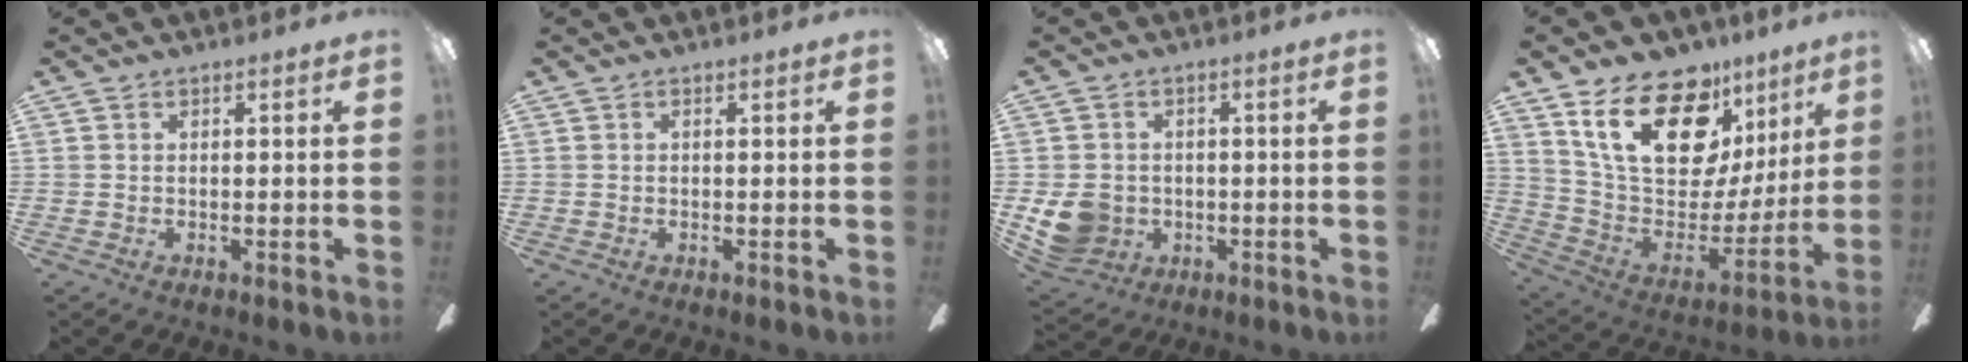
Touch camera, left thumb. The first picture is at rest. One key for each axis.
{"total": 0.0}
{"total": 8.5, "fx": -1.1, "fy": 7.6, "fz": 3.6, "tx": -0.085, "ty": 0.008, "tz": -0.017}
{"total": 24.4, "fx": 14.8, "fy": 13.1, "fz": 14.4, "tx": -0.242, "ty": -0.086, "tz": 0.272}